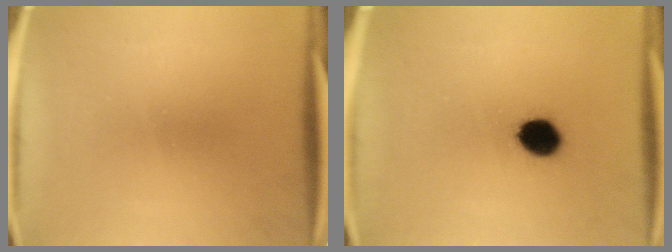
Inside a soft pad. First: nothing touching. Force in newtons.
{"total": 8.6}